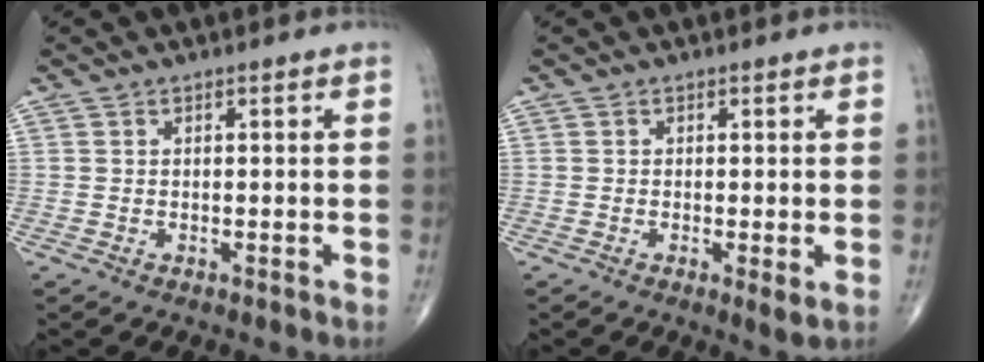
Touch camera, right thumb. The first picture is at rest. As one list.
[{"total": 1.9, "force": [-0.3, 0.4, 1.9], "torque": [-0.034, -0.010, -0.010]}]